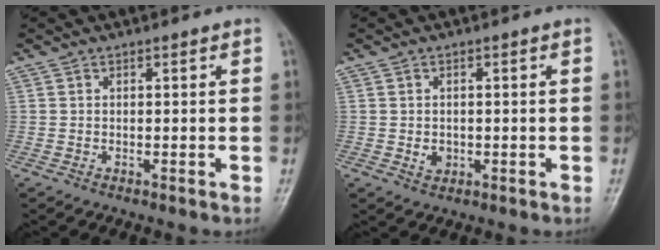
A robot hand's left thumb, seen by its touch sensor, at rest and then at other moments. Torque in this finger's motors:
{"motor_torque": [-0.03, 0.02, 0.08, -0.05, -0.01]}